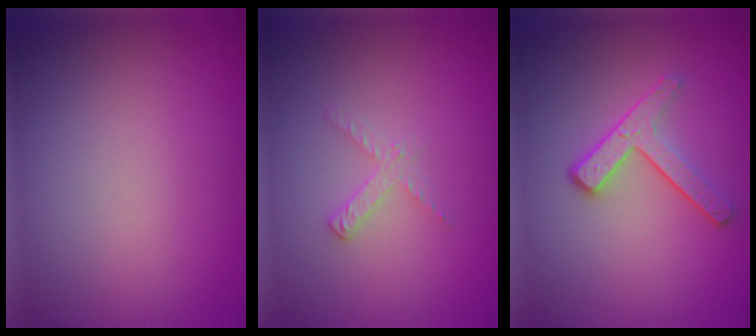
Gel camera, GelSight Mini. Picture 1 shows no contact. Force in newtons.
{"total": 1.4, "press": 1.4, "slide": 0.1}
{"total": 2.9, "press": 2.4, "slide": 1.6}